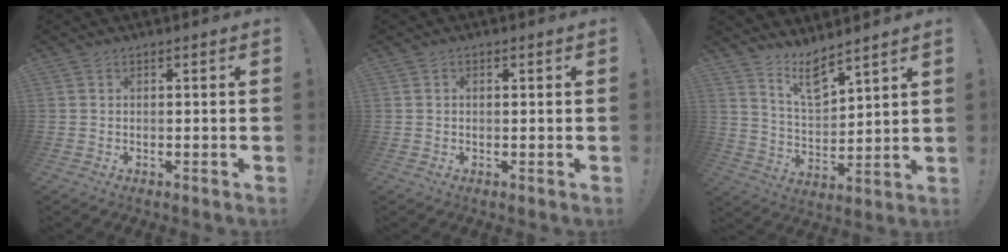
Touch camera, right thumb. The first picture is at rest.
{"total": 0.8, "force": [0.0, 0.5, 0.6], "torque": [-0.010, 0.003, -0.002]}
{"total": 10.1, "force": [8.0, 3.5, 5.1], "torque": [-0.096, -0.051, 0.148]}